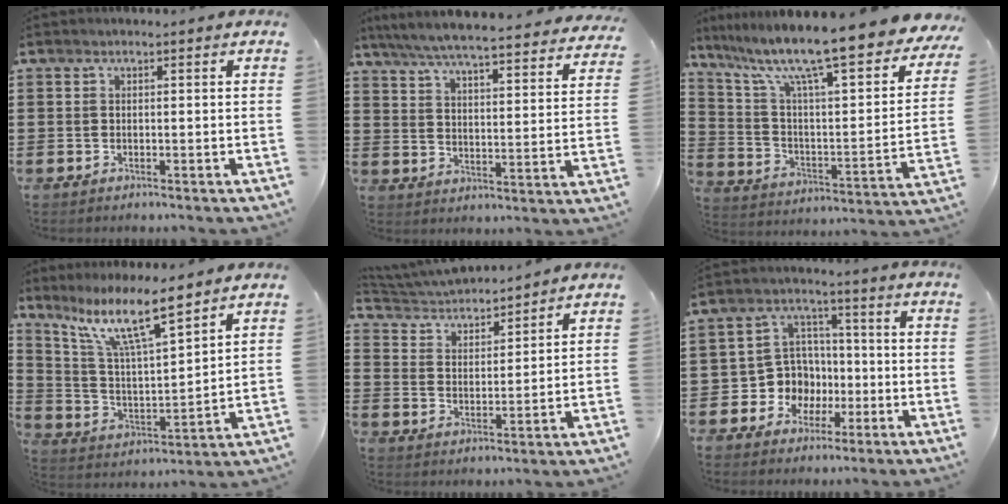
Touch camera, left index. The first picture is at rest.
{"total": 5.9, "force": [5.5, -0.4, 2.0], "torque": [-0.064, -0.043, 0.091]}
{"total": 12.1, "force": [9.8, 0.9, 7.2], "torque": [-0.170, -0.072, 0.158]}
{"total": 11.2, "force": [8.4, 1.6, 7.2], "torque": [-0.163, -0.035, 0.148]}
{"total": 4.5, "force": [4.4, 0.6, 0.5], "torque": [-0.033, -0.025, 0.076]}
{"total": 7.7, "force": [-1.3, 7.4, 1.8], "torque": [-0.073, 0.009, -0.020]}